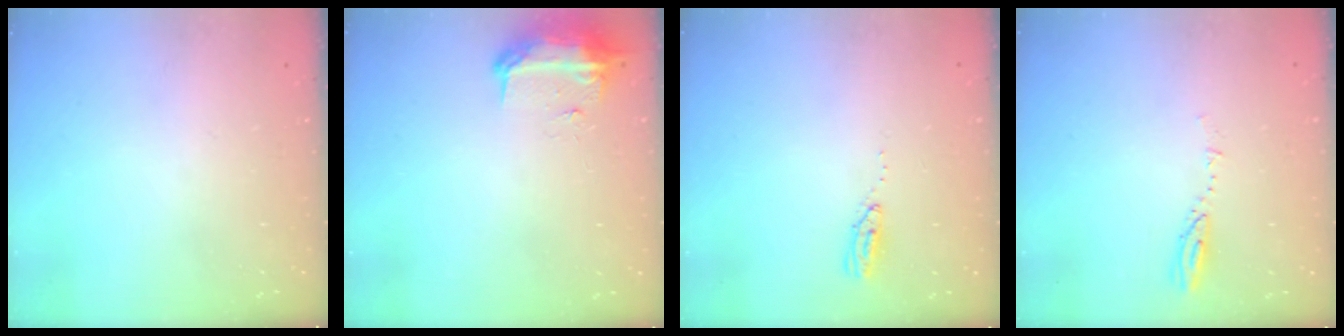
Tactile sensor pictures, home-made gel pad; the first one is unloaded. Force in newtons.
{"total": 9.1, "press": 9.0, "slide": 0.9}
{"total": 3.5, "press": 3.5, "slide": 0.4}
{"total": 2.9, "press": 2.9, "slide": 0.3}